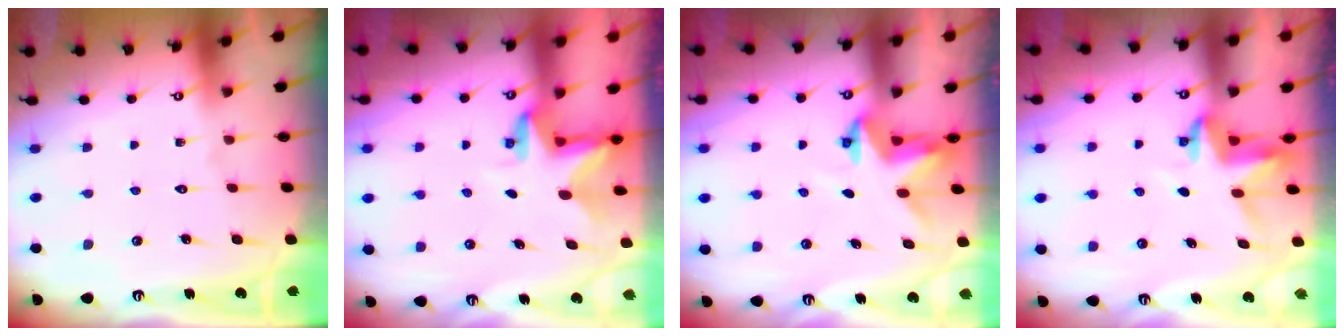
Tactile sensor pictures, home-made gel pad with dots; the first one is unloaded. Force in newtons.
{"total": 2.8, "press": 2.8, "slide": 0.2}
{"total": 3.4, "press": 3.4, "slide": 0.2}
{"total": 3.7, "press": 3.7, "slide": 0.4}